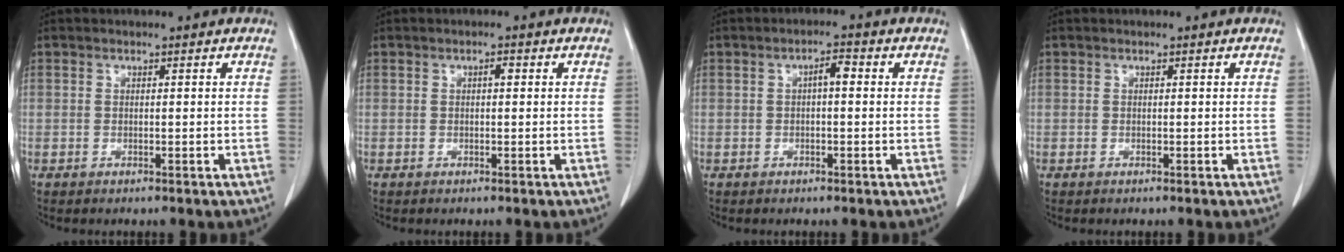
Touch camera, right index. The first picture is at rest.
{"total": 0.9, "force": [0.2, 0.3, 0.8], "torque": [-0.012, 0.003, 0.002]}
{"total": 2.4, "force": [0.2, 0.7, 2.2], "torque": [-0.036, 0.006, 0.002]}
{"total": 0.0}